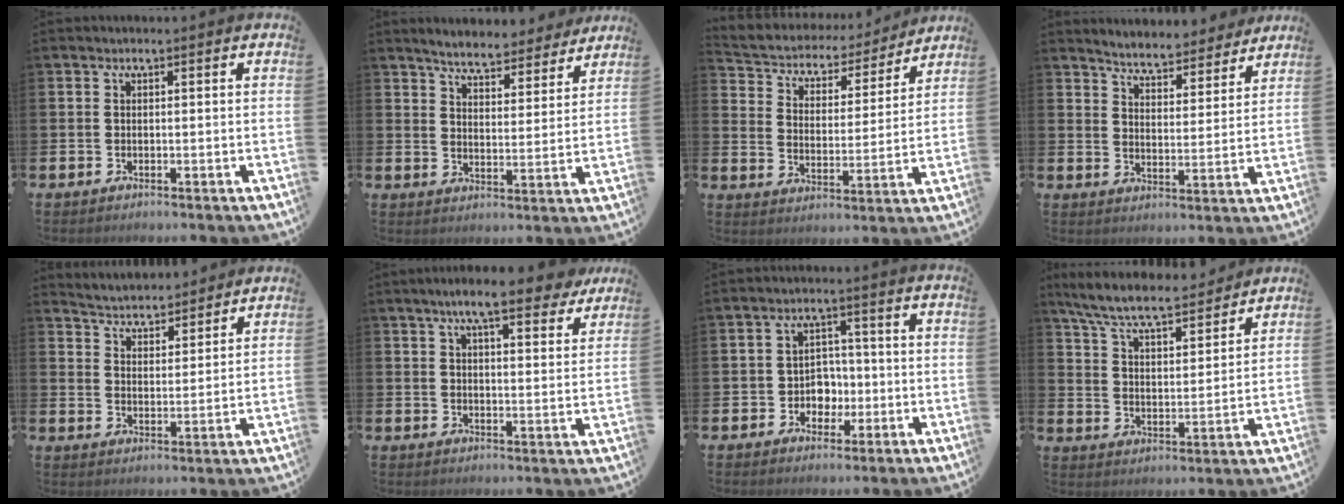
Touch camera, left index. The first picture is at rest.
{"total": 5.5, "force": [5.4, 0.9, 0.8], "torque": [-0.030, -0.037, 0.091]}
{"total": 4.8, "force": [4.3, 2.2, 0.4], "torque": [-0.037, -0.039, 0.067]}
{"total": 5.2, "force": [5.2, 0.8, 0.4], "torque": [-0.022, -0.041, 0.086]}
{"total": 4.5, "force": [4.4, 0.9, -0.3], "torque": [-0.013, -0.031, 0.077]}
{"total": 8.5, "force": [7.2, 1.7, 4.2], "torque": [-0.069, -0.028, 0.124]}
{"total": 3.9, "force": [-1.1, 3.5, 1.3], "torque": [-0.023, 0.003, -0.030]}
{"total": 7.8, "force": [7.2, 1.2, 2.8], "torque": [-0.082, -0.046, 0.125]}